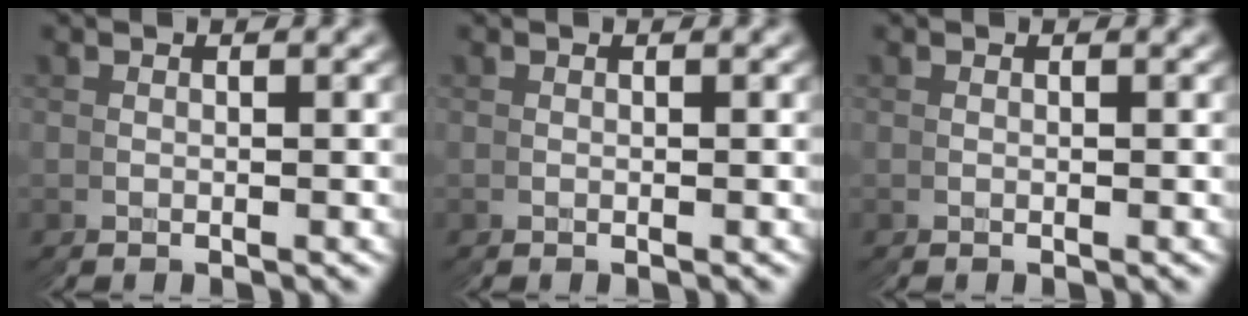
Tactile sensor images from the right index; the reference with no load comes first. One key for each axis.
{"total": 0.0}
{"total": 0.0}